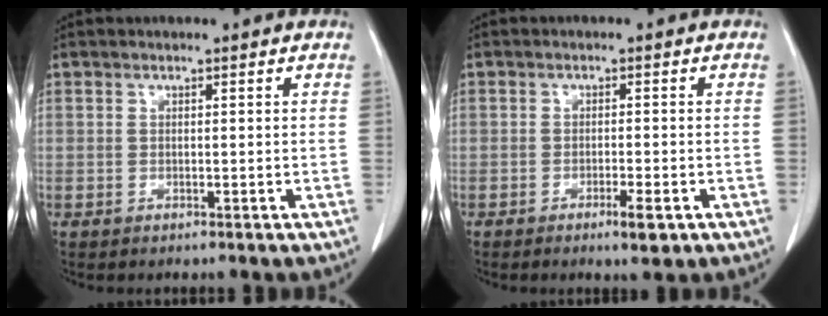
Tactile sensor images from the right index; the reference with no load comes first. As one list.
[{"total": 3.0, "force": [-1.6, 0.5, 2.5], "torque": [-0.039, -0.003, -0.022]}]